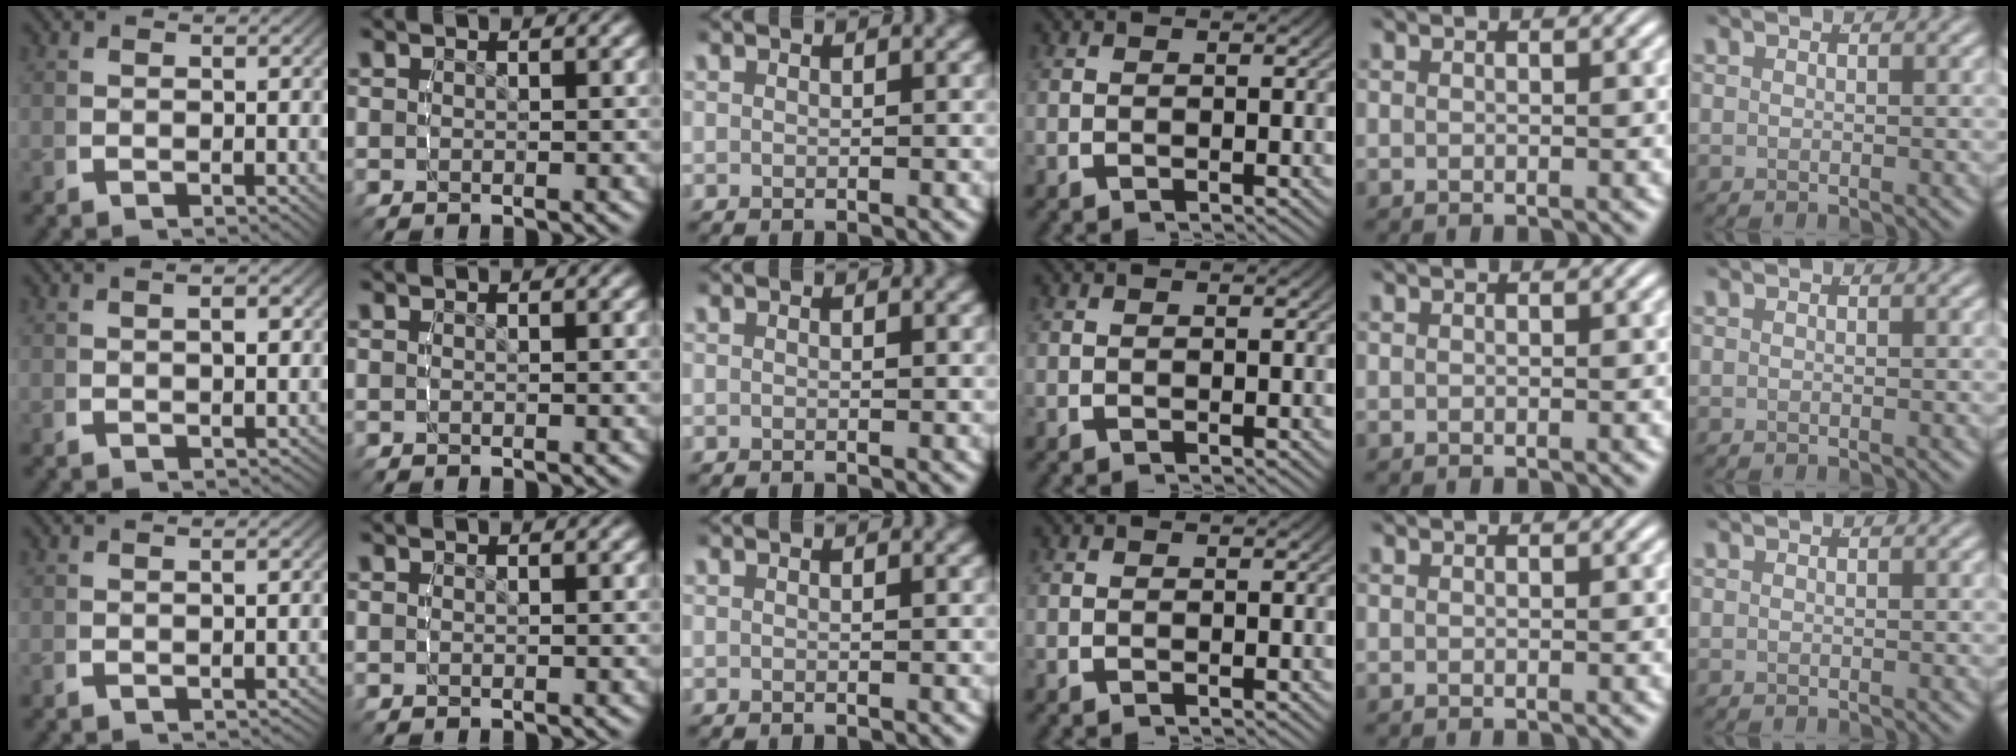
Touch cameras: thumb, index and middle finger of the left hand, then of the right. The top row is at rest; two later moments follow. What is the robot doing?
{"motion": "lift_and_place", "object": "sponge"}